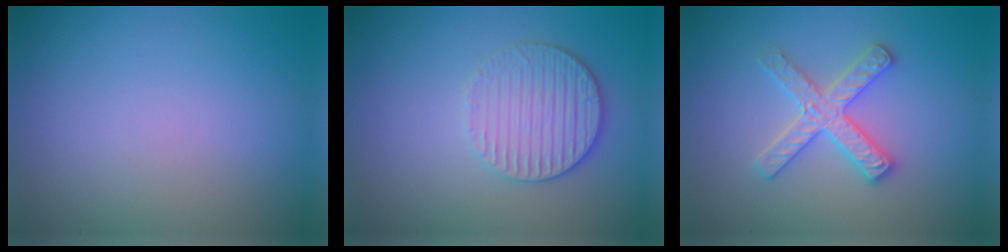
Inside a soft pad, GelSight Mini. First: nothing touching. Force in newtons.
{"total": 3.4, "press": 3.2, "slide": 1.1}
{"total": 2.9, "press": 2.9, "slide": 0.5}